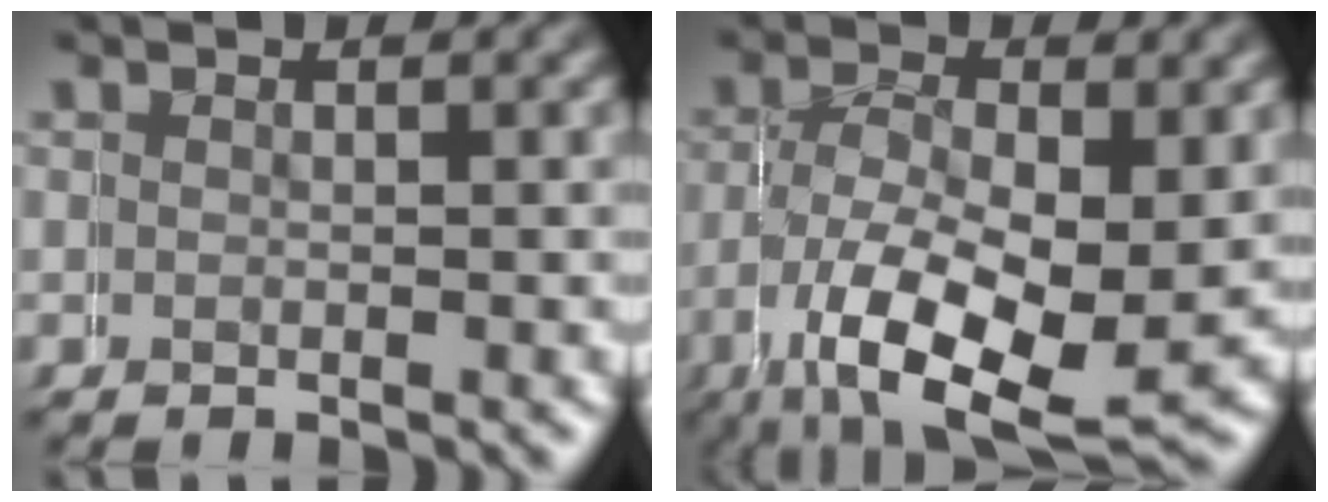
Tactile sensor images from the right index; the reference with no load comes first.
{"total": 7.4, "force": [-1.9, 4.6, 5.5], "torque": [-0.132, -0.047, -0.008]}